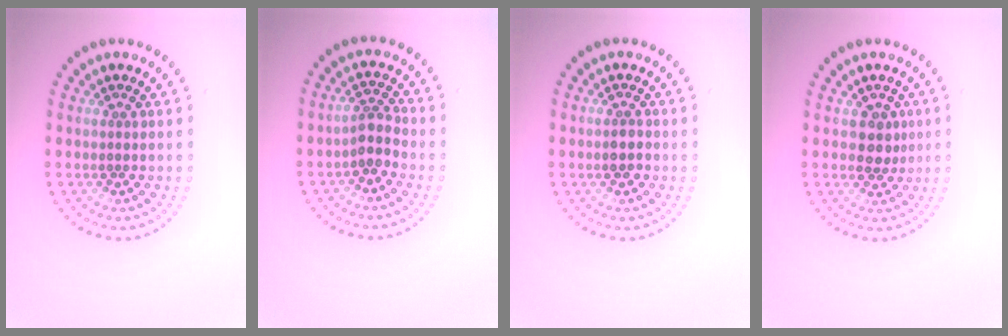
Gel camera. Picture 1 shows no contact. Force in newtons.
{"total": 2.1, "press": 1.7, "slide": 1.1}
{"total": 1.5, "press": 1.4, "slide": 0.4}
{"total": 2.0, "press": 1.8, "slide": 0.8}